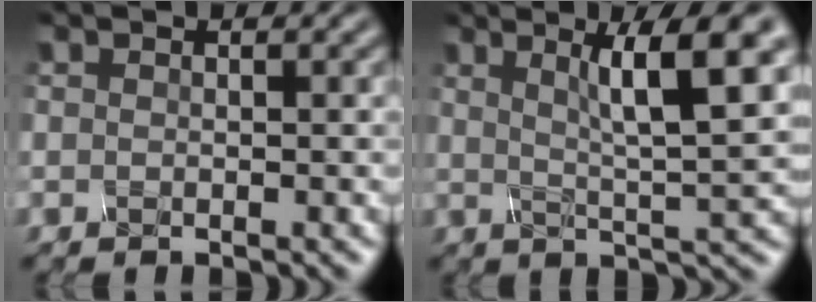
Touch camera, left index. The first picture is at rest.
{"total": 7.5, "force": [2.4, 1.2, 7.0], "torque": [-0.100, 0.005, 0.047]}